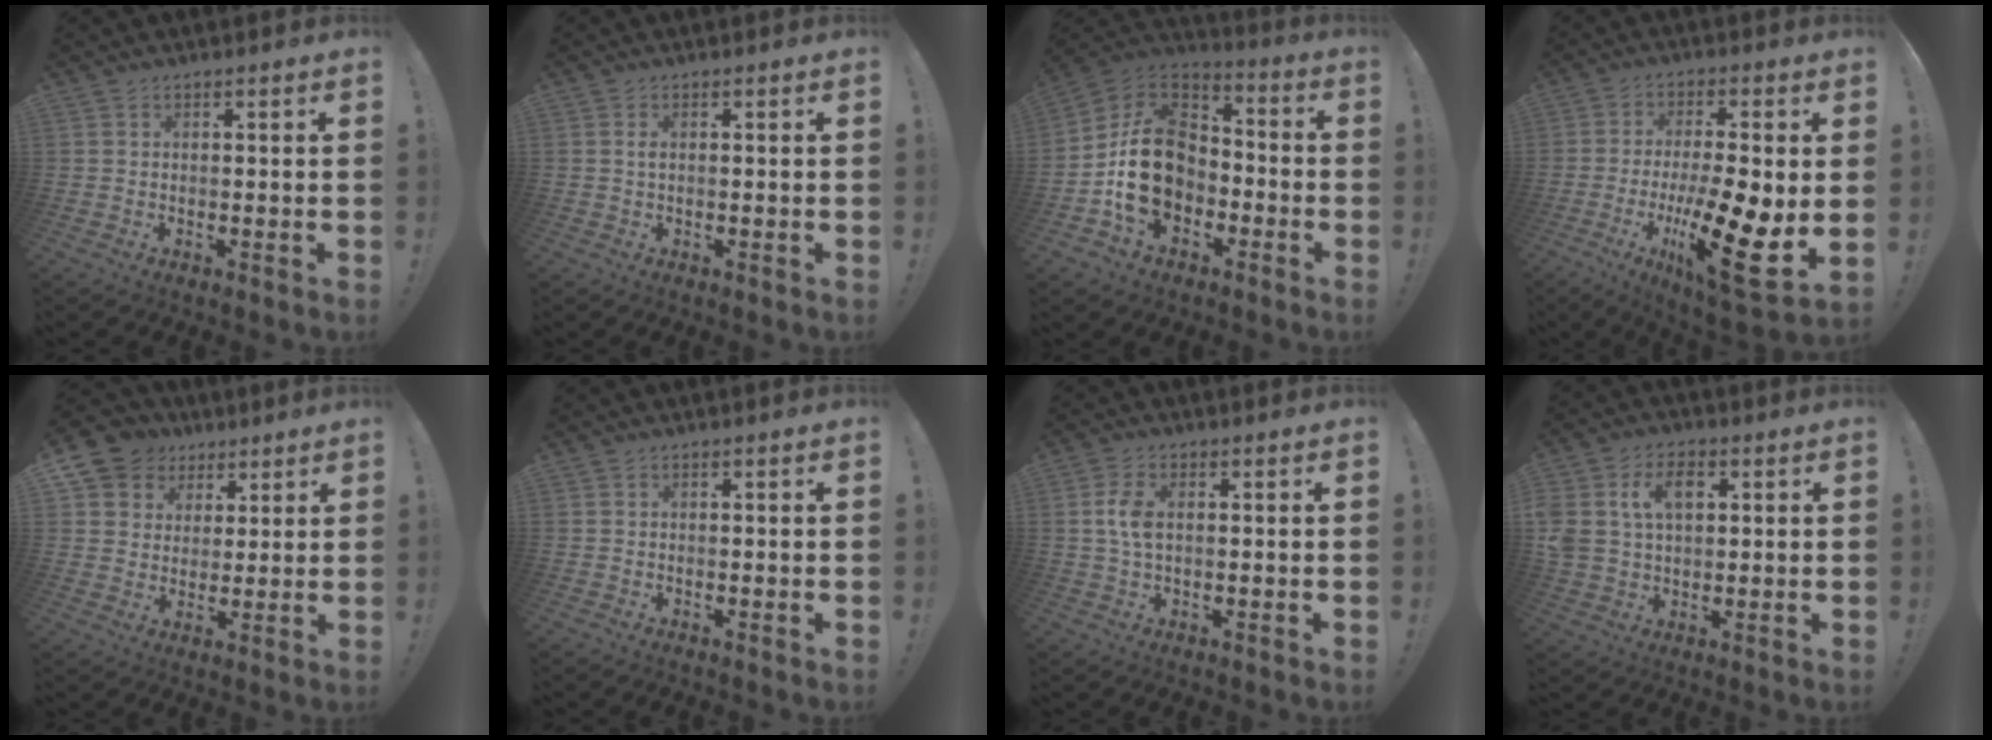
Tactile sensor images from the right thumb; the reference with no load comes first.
{"total": 0.9, "force": [0.1, 0.2, 0.8], "torque": [-0.021, 0.004, 0.001]}
{"total": 18.3, "force": [-3.2, 14.1, 11.3], "torque": [-0.185, 0.020, -0.042]}
{"total": 19.6, "force": [-4.8, 5.3, 18.3], "torque": [-0.304, 0.014, -0.068]}
{"total": 9.1, "force": [4.3, 7.8, 2.1], "torque": [-0.029, -0.029, 0.087]}
{"total": 0.0}
{"total": 5.3, "force": [0.7, 3.0, 4.4], "torque": [-0.085, -0.001, 0.006]}
{"total": 10.1, "force": [3.3, 7.3, 6.2], "torque": [-0.119, 0.006, 0.064]}